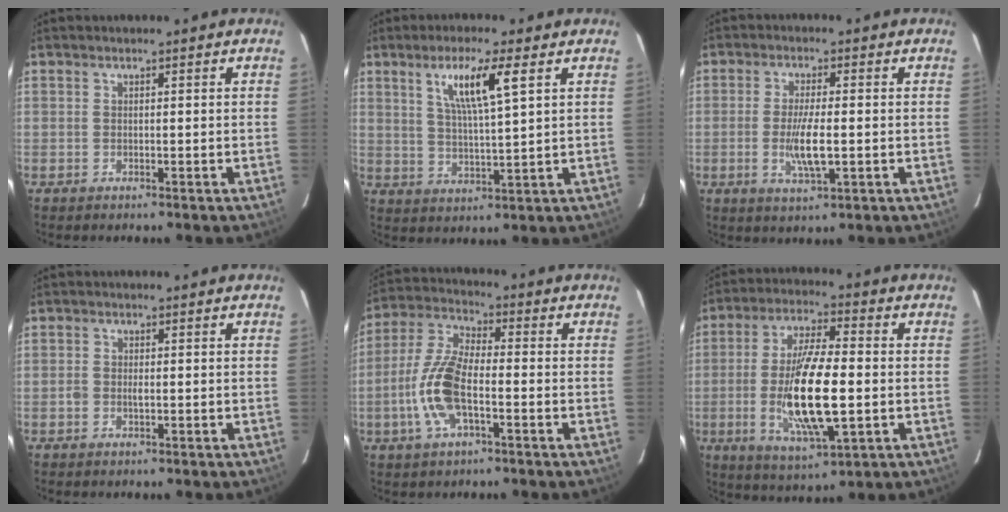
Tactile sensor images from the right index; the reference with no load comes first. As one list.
[{"total": 8.5, "force": [3.9, 0.5, 7.5], "torque": [-0.139, -0.002, 0.073]}, {"total": 6.6, "force": [-1.2, 1.4, 6.3], "torque": [-0.123, -0.010, -0.020]}, {"total": 1.4, "force": [-0.4, 0.9, 1.1], "torque": [-0.022, 0.000, -0.008]}, {"total": 11.7, "force": [-3.4, 4.5, 10.3], "torque": [-0.226, 0.004, -0.070]}, {"total": 16.1, "force": [-2.4, 4.1, 15.3], "torque": [-0.299, -0.012, -0.040]}]